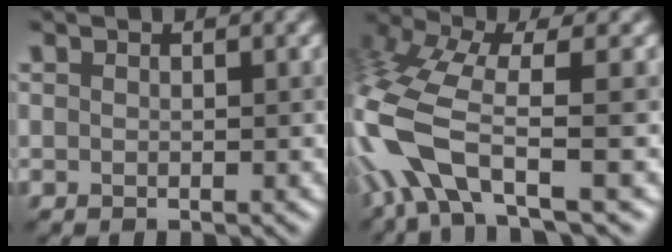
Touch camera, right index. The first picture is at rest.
{"total": 8.2, "force": [-2.4, 2.9, 7.2], "torque": [-0.159, 0.011, -0.064]}